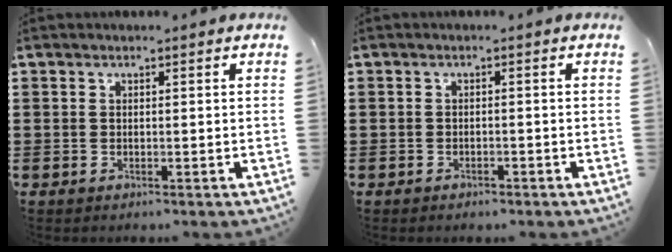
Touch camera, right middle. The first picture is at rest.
{"total": 1.0, "force": [-0.9, 0.3, 0.0], "torque": [-0.003, 0.001, -0.020]}